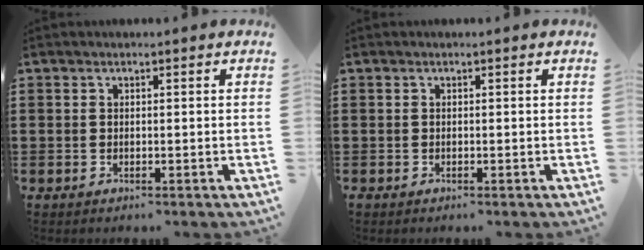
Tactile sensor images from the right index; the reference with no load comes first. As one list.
[{"total": 0.0}]